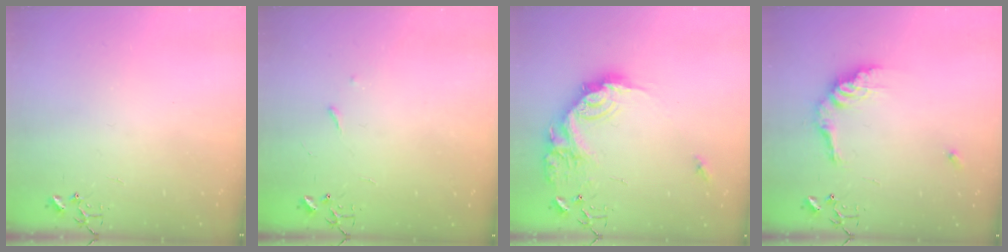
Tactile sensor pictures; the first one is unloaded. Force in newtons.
{"total": 2.9, "press": 2.8, "slide": 0.5}
{"total": 19.2, "press": 19.2, "slide": 1.0}
{"total": 13.3, "press": 13.2, "slide": 1.1}